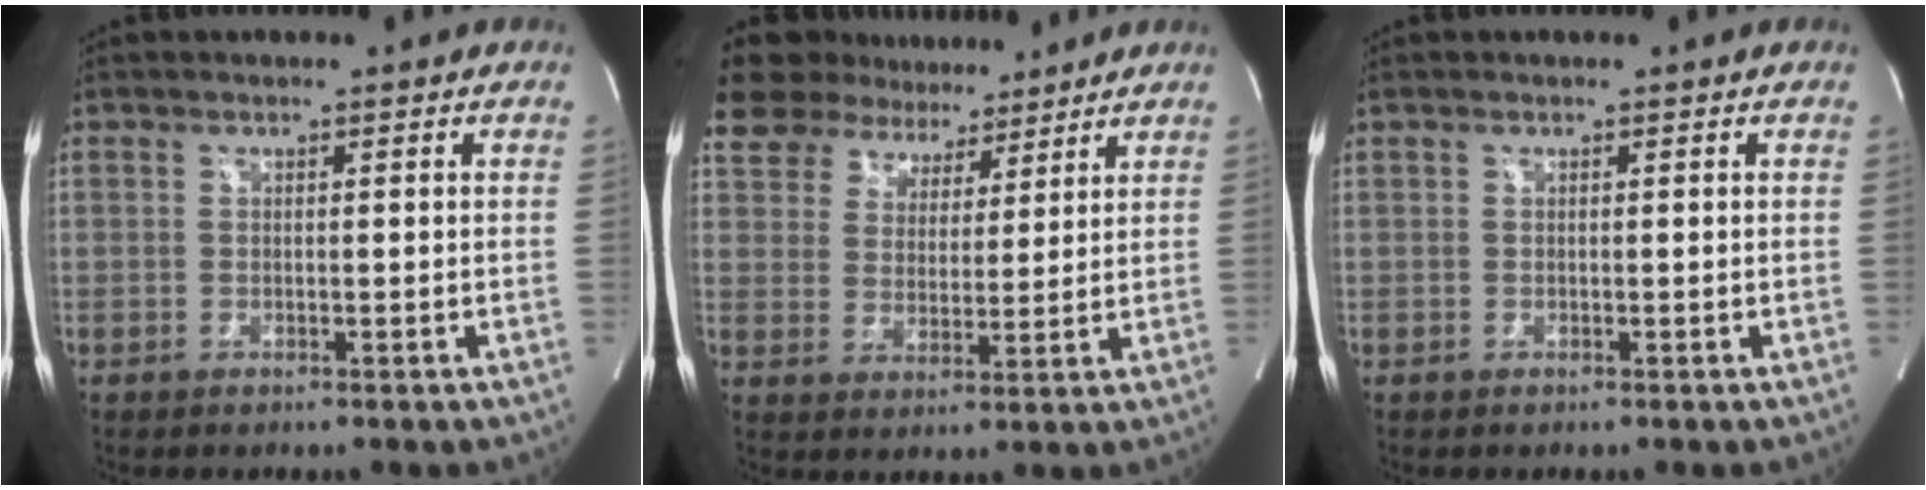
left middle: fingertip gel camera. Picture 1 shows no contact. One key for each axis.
{"total": 10.7, "fx": 9.0, "fy": 5.3, "fz": 2.4, "tx": -0.040, "ty": 0.021, "tz": 0.149}
{"total": 0.0}